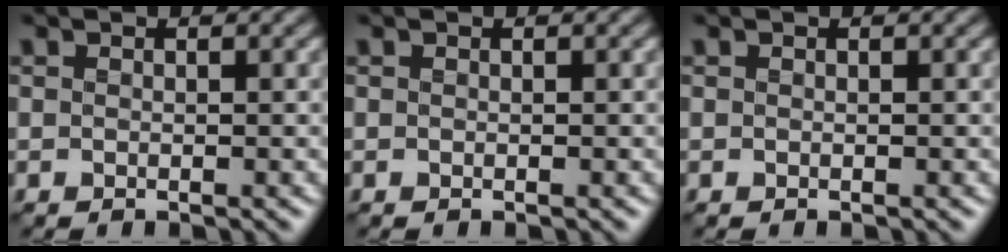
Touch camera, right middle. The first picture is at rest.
{"total": 0.0}
{"total": 0.0}